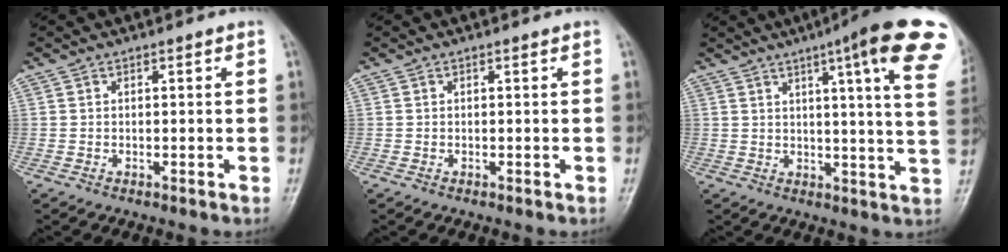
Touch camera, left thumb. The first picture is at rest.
{"total": 0.0}
{"total": 19.9, "force": [10.0, 2.4, 17.1], "torque": [-0.208, -0.026, 0.110]}